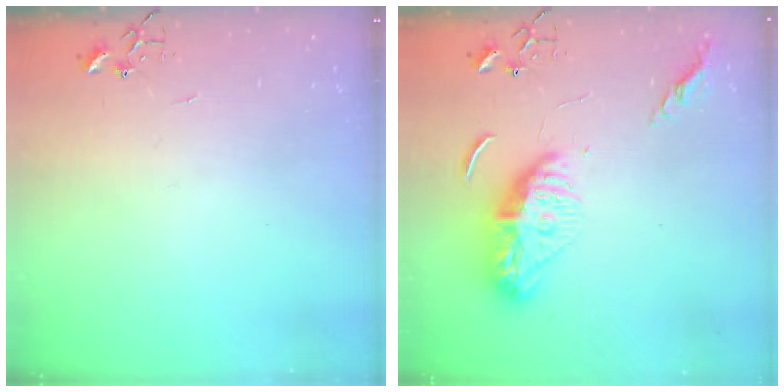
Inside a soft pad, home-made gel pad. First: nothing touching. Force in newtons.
{"total": 12.4, "press": 12.3, "slide": 0.8}